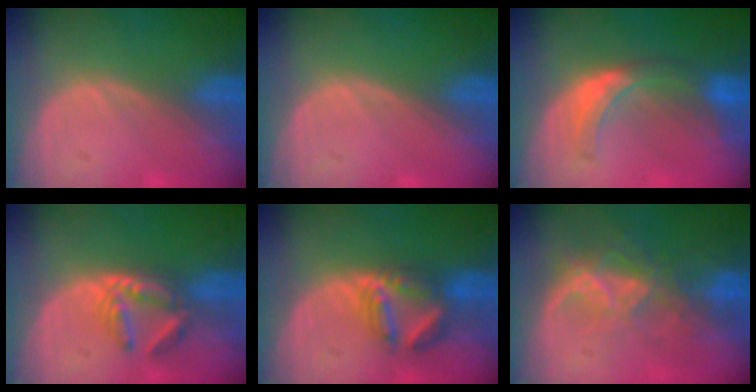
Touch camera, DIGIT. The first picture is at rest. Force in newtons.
{"total": 0.0}
{"total": 5.9, "press": 5.8, "slide": 1.0}
{"total": 5.8, "press": 4.9, "slide": 3.1}
{"total": 5.9, "press": 5.9, "slide": 0.3}
{"total": 6.8, "press": 6.2, "slide": 2.8}